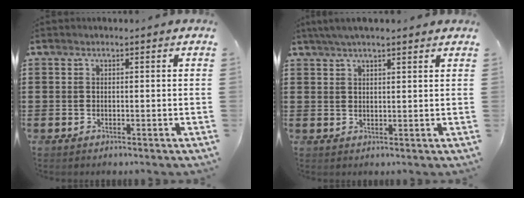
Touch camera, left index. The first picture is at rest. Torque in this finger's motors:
{"motor_torque": [1.50, -0.64, 0.32, 0.16]}